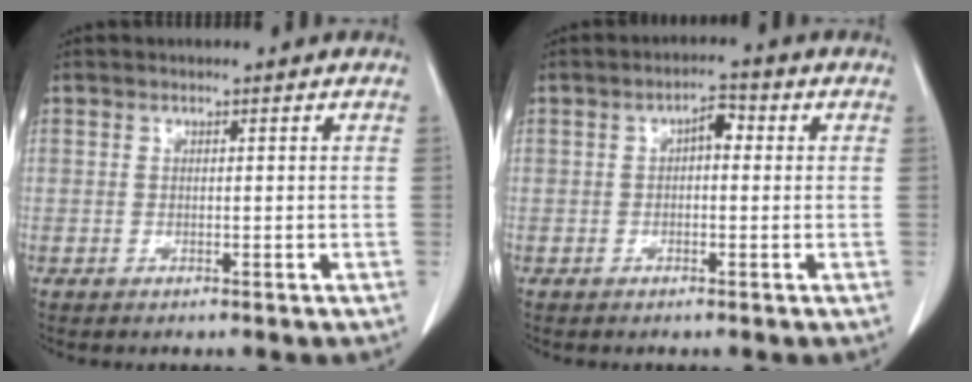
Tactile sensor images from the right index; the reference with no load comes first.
{"total": 3.0, "force": [0.4, 1.4, 2.6], "torque": [-0.038, 0.014, 0.002]}